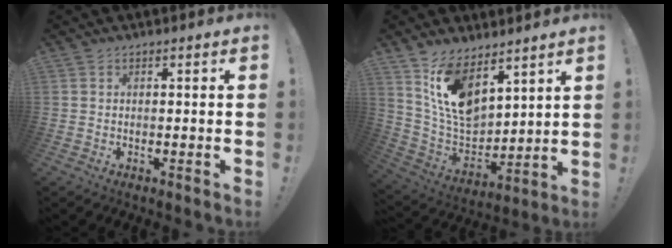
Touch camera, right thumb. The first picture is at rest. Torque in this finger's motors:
{"motor_torque": [2.16, 2.85, 0.33, -0.12, 0.31]}